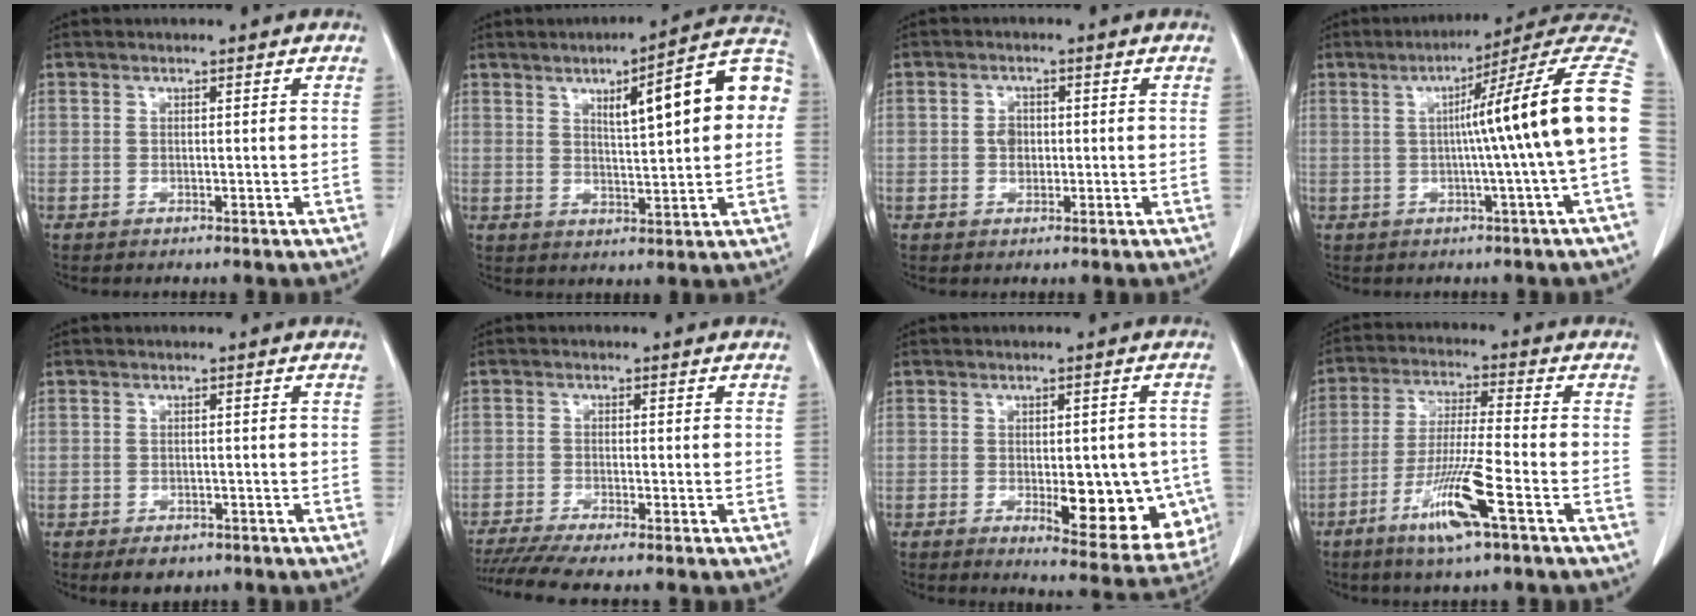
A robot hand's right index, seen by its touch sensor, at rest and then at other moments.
{"total": 13.8, "force": [3.1, 2.2, 13.3], "torque": [-0.178, 0.032, 0.040]}
{"total": 2.4, "force": [0.0, 1.9, 1.4], "torque": [-0.021, 0.004, 0.000]}
{"total": 16.7, "force": [0.5, -1.8, 16.6], "torque": [-0.209, 0.029, -0.005]}
{"total": 3.3, "force": [-2.3, 1.9, 1.4], "torque": [-0.015, 0.000, -0.025]}
{"total": 6.6, "force": [-5.5, -0.5, 3.6], "torque": [-0.056, -0.016, -0.094]}
{"total": 13.3, "force": [-3.3, 5.3, 11.7], "torque": [-0.107, 0.002, -0.024]}
{"total": 10.9, "force": [-5.3, -0.1, 9.6], "torque": [-0.187, -0.019, -0.103]}